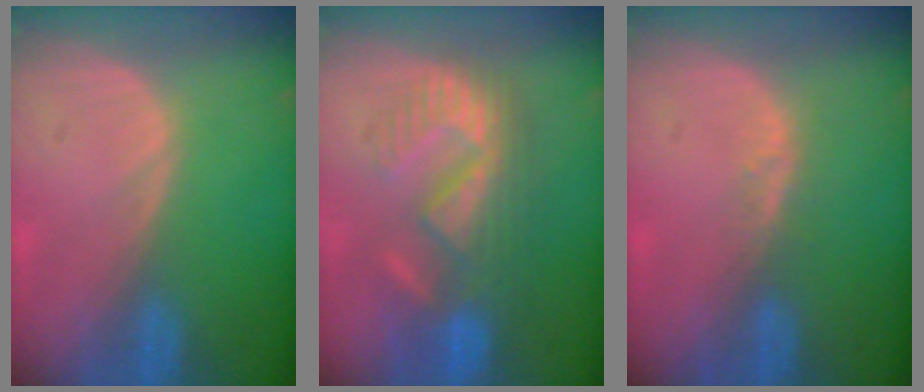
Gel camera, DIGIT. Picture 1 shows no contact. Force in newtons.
{"total": 9.3, "press": 9.0, "slide": 2.6}
{"total": 1.9, "press": 1.4, "slide": 1.3}